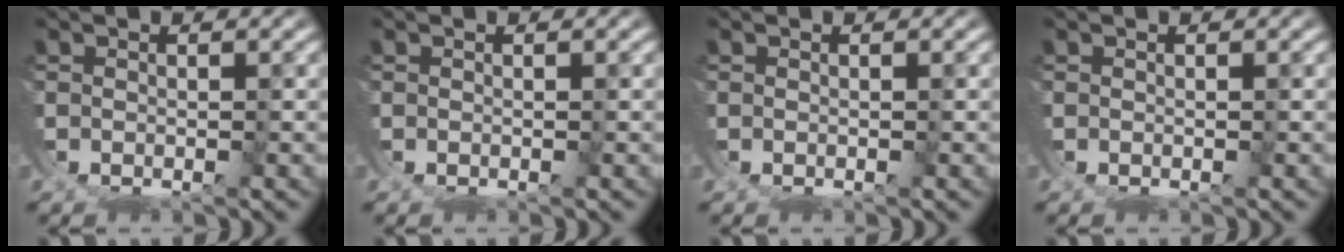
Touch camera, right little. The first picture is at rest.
{"total": 0.0}
{"total": 0.0}
{"total": 0.0}